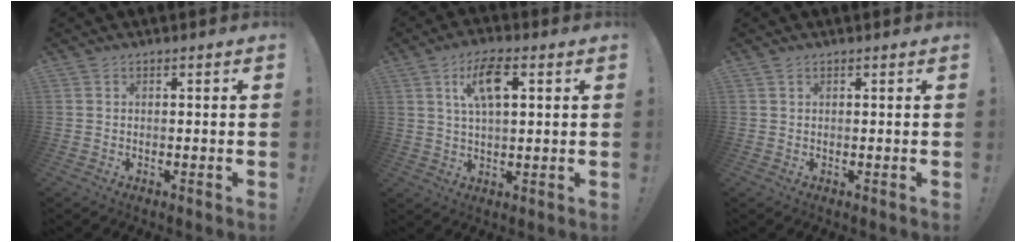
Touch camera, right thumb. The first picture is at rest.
{"total": 9.6, "force": [3.6, 4.2, 7.9], "torque": [-0.125, 0.001, 0.059]}
{"total": 0.8, "force": [0.6, 0.2, 0.4], "torque": [-0.001, -0.003, 0.011]}